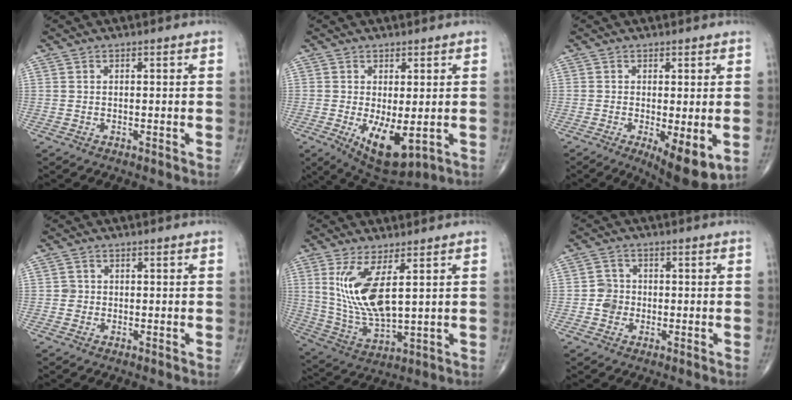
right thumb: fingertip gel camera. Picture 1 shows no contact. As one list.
[{"total": 8.7, "force": [-1.7, 3.7, 7.7], "torque": [-0.119, -0.021, -0.012]}, {"total": 8.5, "force": [-2.1, 2.8, 7.8], "torque": [-0.111, -0.021, -0.027]}, {"total": 1.4, "force": [-0.2, 1.4, 0.1], "torque": [0.007, 0.006, -0.005]}, {"total": 12.6, "force": [3.5, 4.4, 11.3], "torque": [-0.237, -0.031, 0.086]}, {"total": 3.6, "force": [-0.8, 3.3, 1.2], "torque": [-0.004, 0.008, -0.020]}]